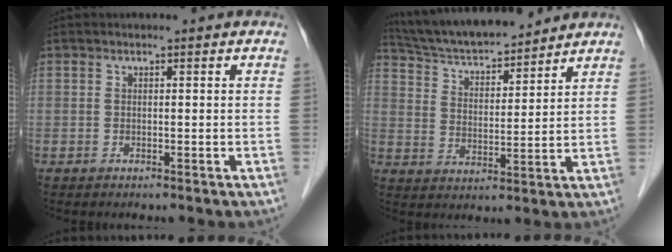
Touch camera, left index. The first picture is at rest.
{"total": 9.5, "force": [9.1, 1.2, 2.5], "torque": [-0.053, 0.021, 0.153]}